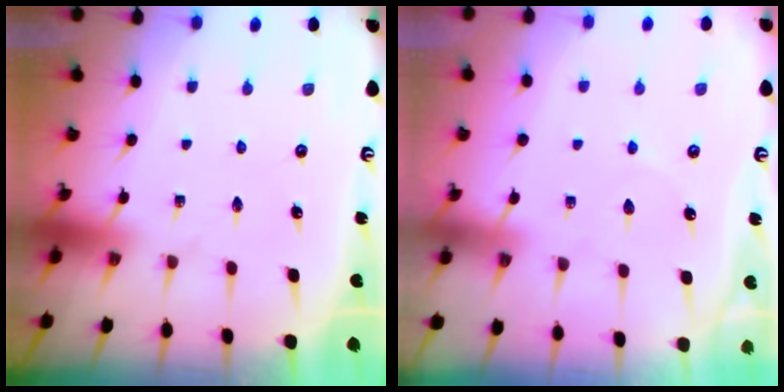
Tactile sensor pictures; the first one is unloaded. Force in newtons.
{"total": 3.8, "press": 3.7, "slide": 0.6}